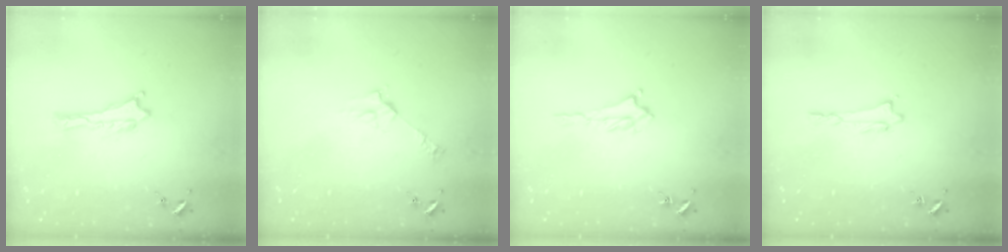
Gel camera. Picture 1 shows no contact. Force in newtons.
{"total": 3.5, "press": 3.5, "slide": 0.4}
{"total": 1.2, "press": 1.1, "slide": 0.5}
{"total": 0.7, "press": 0.7, "slide": 0.1}